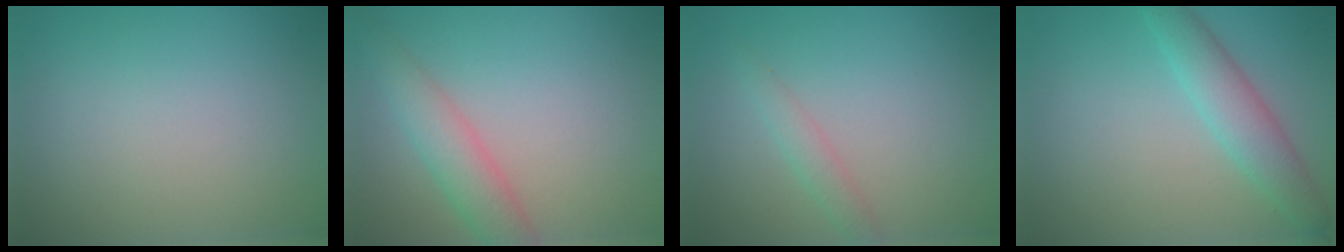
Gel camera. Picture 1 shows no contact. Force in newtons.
{"total": 3.7, "press": 3.7, "slide": 0.2}
{"total": 1.5, "press": 1.5, "slide": 0.0}
{"total": 3.6, "press": 3.6, "slide": 0.0}